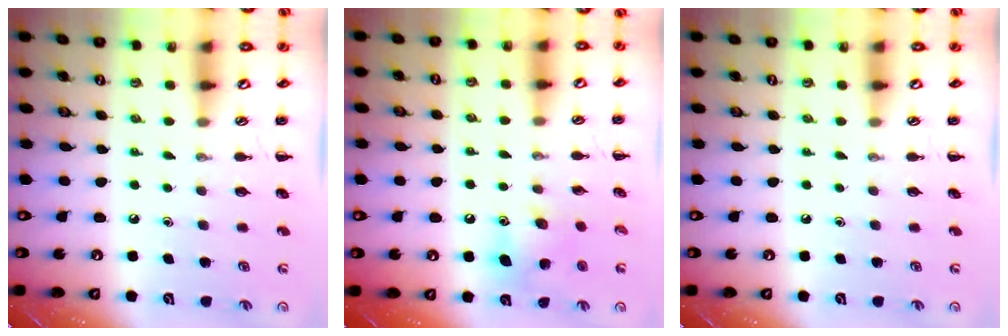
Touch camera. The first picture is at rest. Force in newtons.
{"total": 7.6, "press": 7.4, "slide": 1.8}
{"total": 0.0}